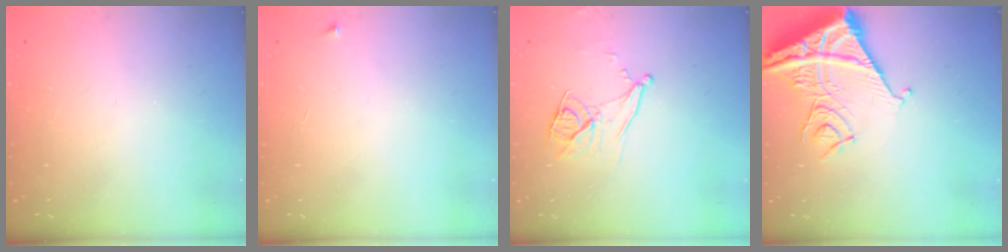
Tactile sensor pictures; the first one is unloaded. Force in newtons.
{"total": 2.3, "press": 2.3, "slide": 0.3}
{"total": 9.7, "press": 9.2, "slide": 3.0}
{"total": 12.2, "press": 12.1, "slide": 1.5}